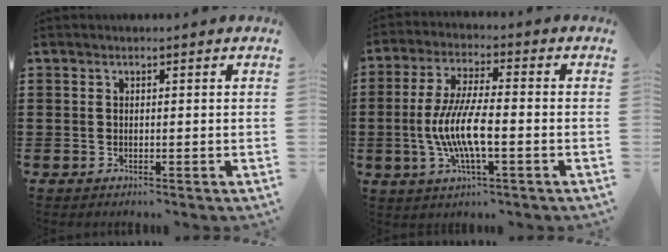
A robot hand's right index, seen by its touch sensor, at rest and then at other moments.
{"total": 8.8, "force": [-2.2, 2.1, 8.3], "torque": [-0.181, -0.010, -0.049]}